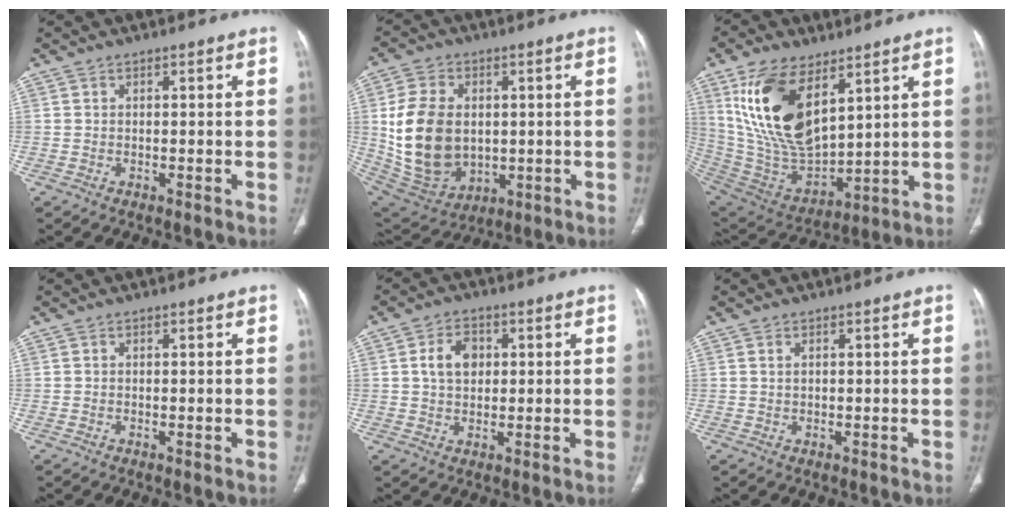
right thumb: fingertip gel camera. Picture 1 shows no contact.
{"total": 17.9, "force": [1.1, 12.9, 12.4], "torque": [-0.216, -0.009, 0.045]}
{"total": 20.6, "force": [9.0, 10.2, 15.5], "torque": [-0.281, -0.040, 0.188]}
{"total": 0.0}
{"total": 6.0, "force": [1.2, 4.3, 4.0], "torque": [-0.057, 0.004, 0.019]}
{"total": 0.9, "force": [0.4, 0.5, 0.6], "torque": [-0.012, 0.001, 0.009]}